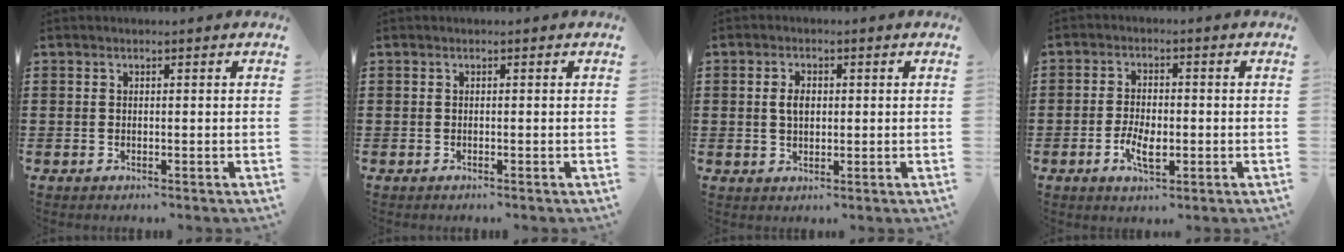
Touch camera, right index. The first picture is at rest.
{"total": 0.0}
{"total": 2.8, "force": [0.3, 1.7, 2.2], "torque": [-0.047, 0.008, 0.004]}
{"total": 4.5, "force": [-1.4, 2.0, 3.8], "torque": [-0.078, 0.000, -0.027]}